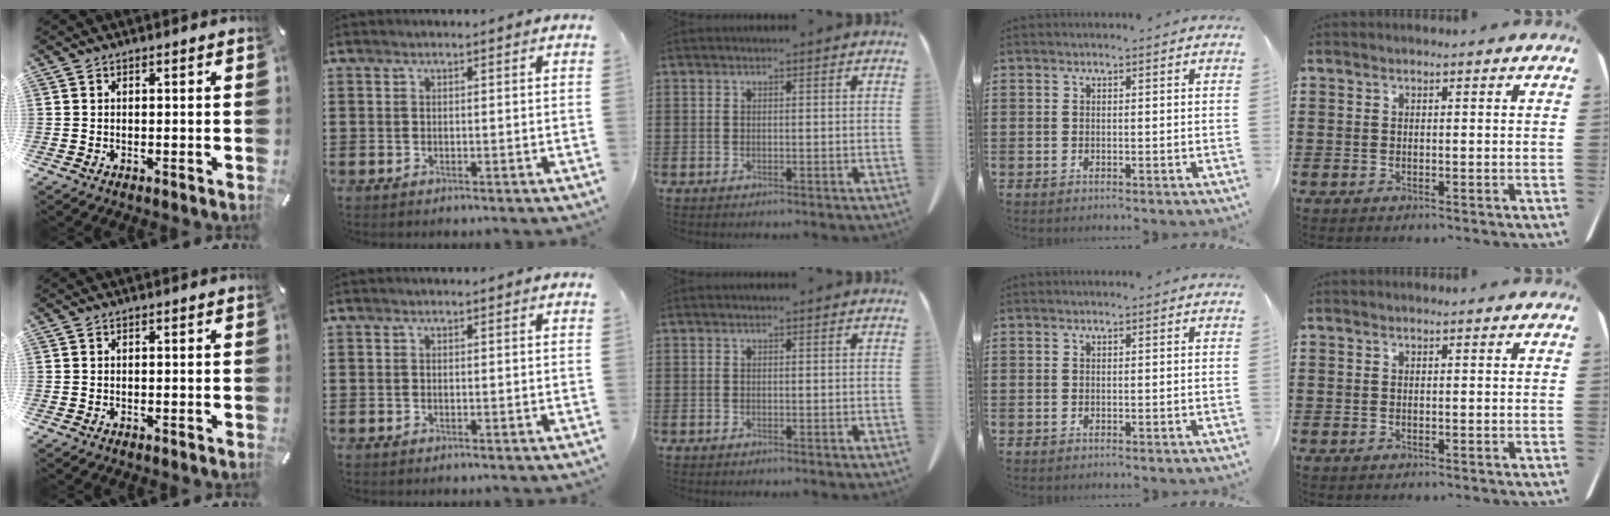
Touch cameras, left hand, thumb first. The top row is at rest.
{}